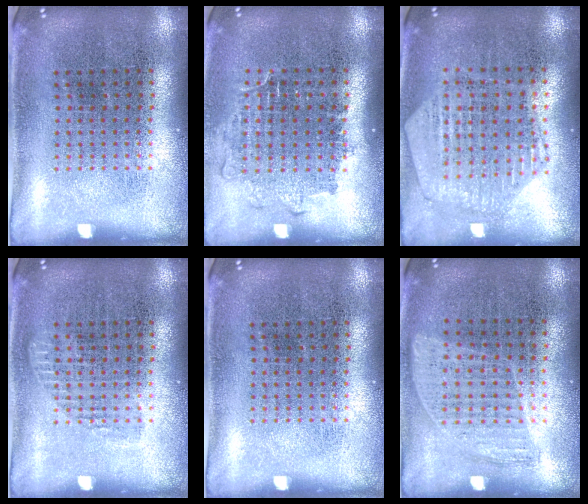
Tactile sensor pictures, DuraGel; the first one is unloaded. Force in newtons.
{"total": 1.2, "press": 1.0, "slide": 0.6}
{"total": 1.1, "press": 1.1, "slide": 0.1}
{"total": 0.8, "press": 0.8, "slide": 0.2}
{"total": 0.0}
{"total": 0.9, "press": 0.8, "slide": 0.5}